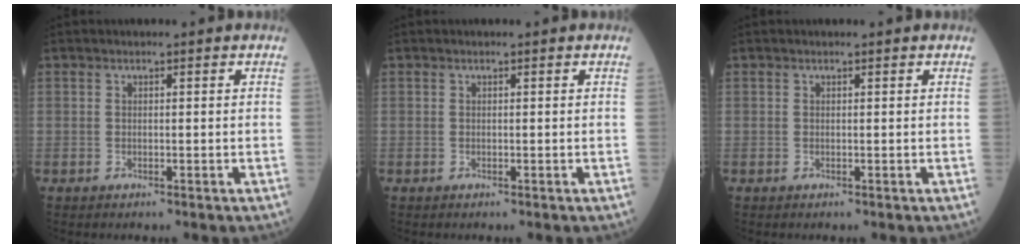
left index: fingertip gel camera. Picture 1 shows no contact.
{"total": 0.0}
{"total": 0.6, "force": [0.5, 0.0, 0.2], "torque": [-0.006, 0.005, 0.008]}